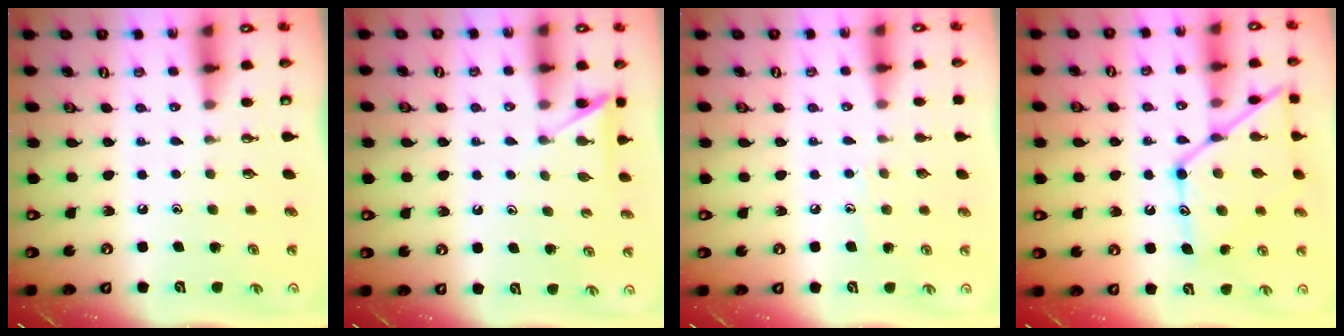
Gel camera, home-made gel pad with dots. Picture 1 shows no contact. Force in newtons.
{"total": 5.6, "press": 5.6, "slide": 0.5}
{"total": 4.3, "press": 4.3, "slide": 0.4}
{"total": 16.7, "press": 16.7, "slide": 1.3}